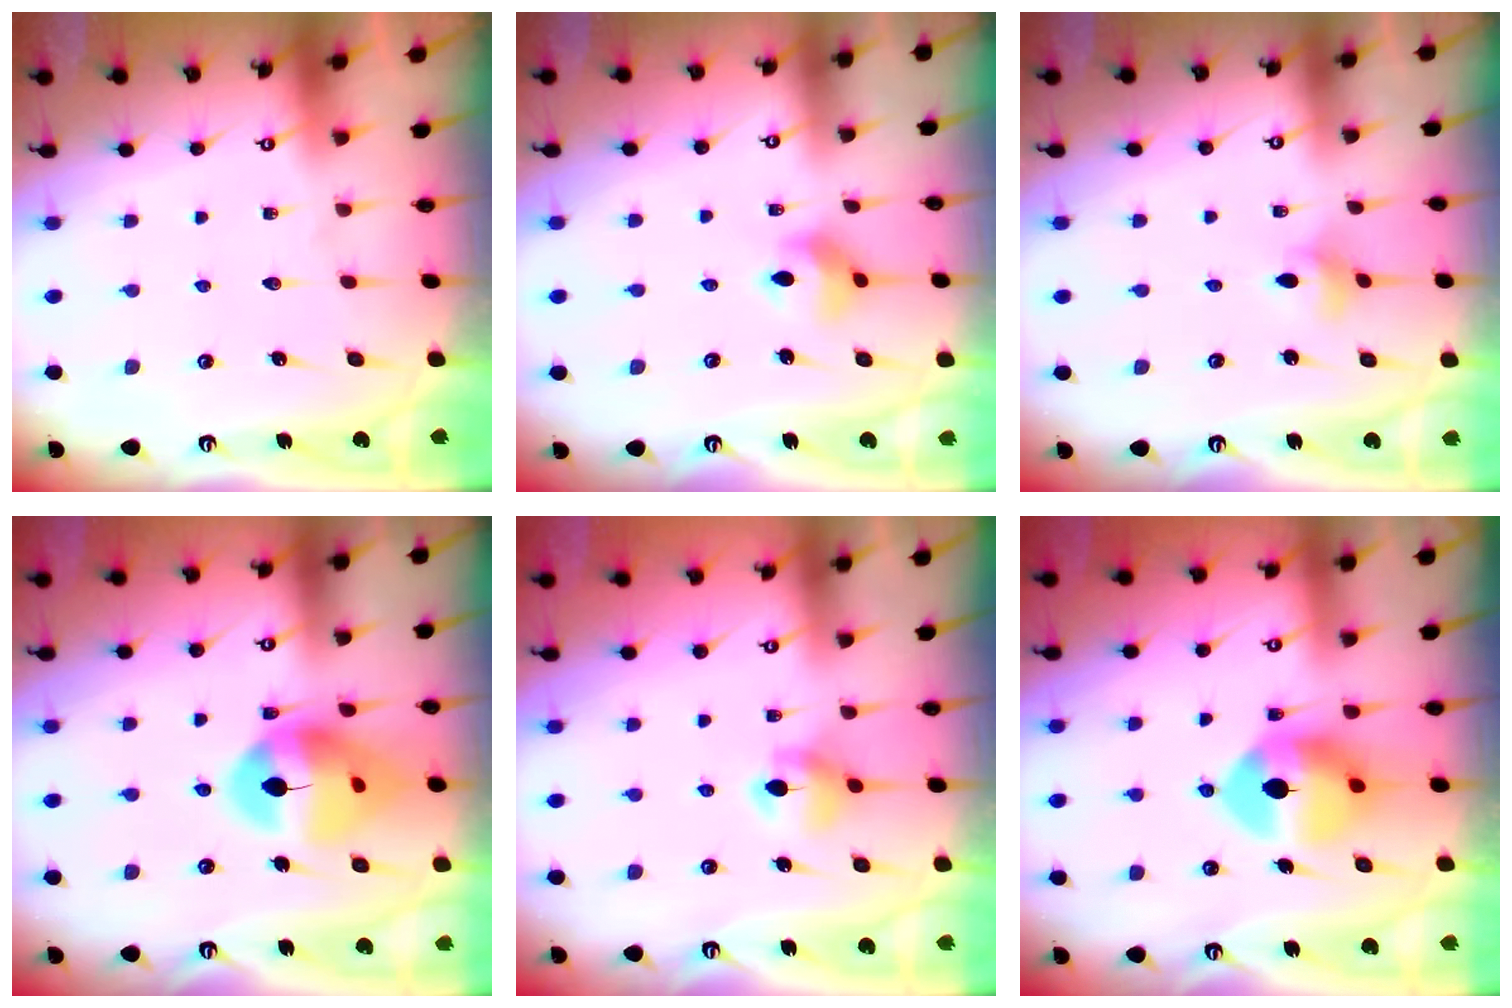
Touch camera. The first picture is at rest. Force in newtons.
{"total": 7.8, "press": 7.6, "slide": 1.7}
{"total": 4.4, "press": 4.3, "slide": 0.4}
{"total": 14.9, "press": 14.7, "slide": 2.0}
{"total": 6.0, "press": 6.0, "slide": 0.9}
{"total": 9.8, "press": 9.7, "slide": 1.3}